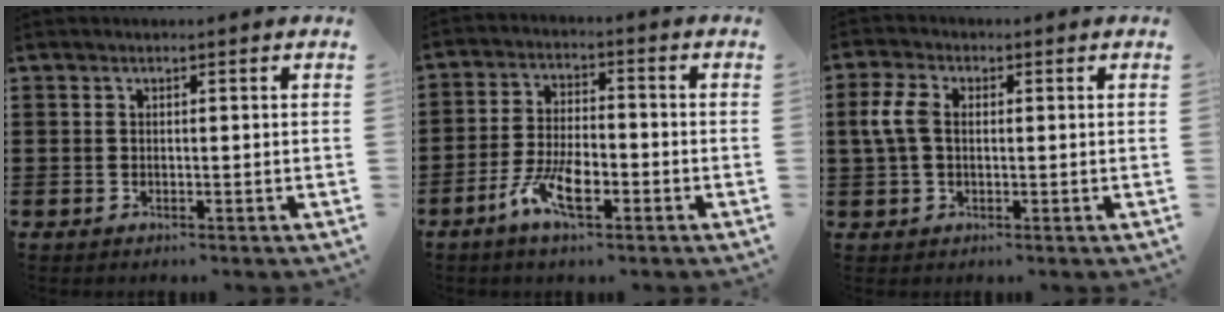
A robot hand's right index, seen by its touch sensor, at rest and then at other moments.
{"total": 7.5, "force": [-3.9, 2.7, 5.9], "torque": [-0.132, -0.004, -0.075]}
{"total": 4.9, "force": [0.5, 3.1, 3.7], "torque": [-0.100, 0.005, 0.001]}